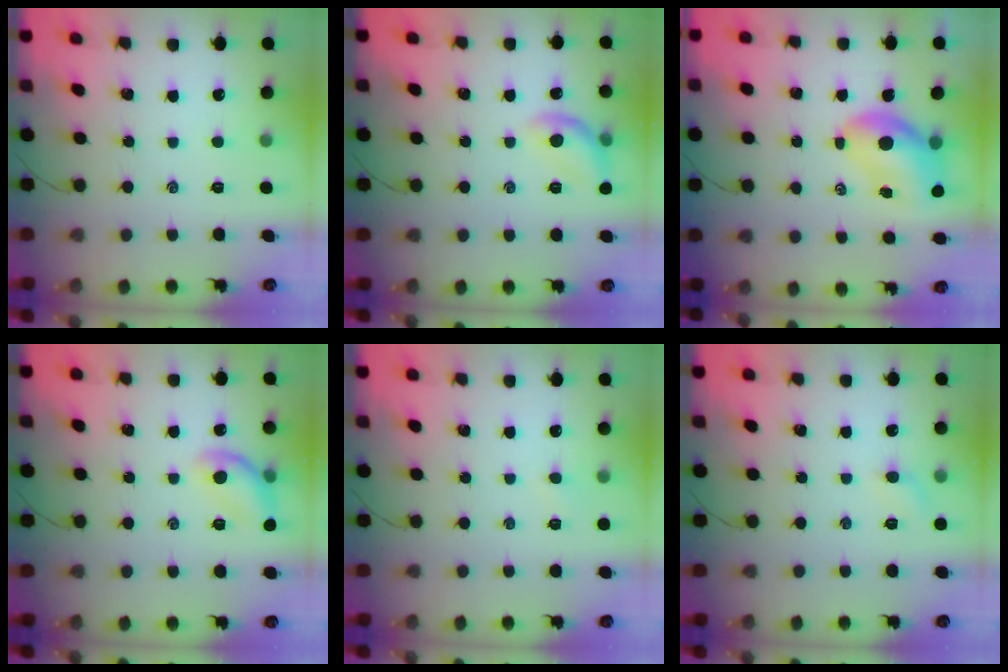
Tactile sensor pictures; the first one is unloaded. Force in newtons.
{"total": 10.4, "press": 10.4, "slide": 0.7}
{"total": 8.4, "press": 8.3, "slide": 1.3}
{"total": 11.8, "press": 11.8, "slide": 0.5}
{"total": 2.5, "press": 2.3, "slide": 0.8}
{"total": 5.2, "press": 5.0, "slide": 1.3}